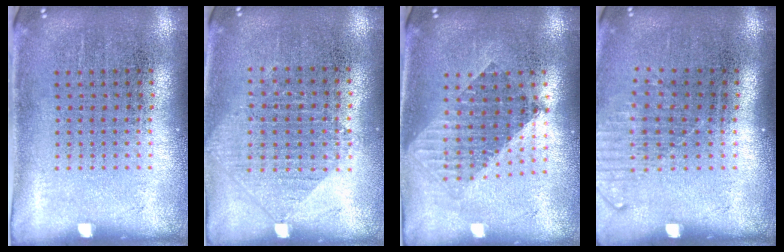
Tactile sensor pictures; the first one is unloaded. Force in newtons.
{"total": 0.9, "press": 0.9, "slide": 0.3}
{"total": 1.6, "press": 1.3, "slide": 0.8}
{"total": 1.3, "press": 1.1, "slide": 0.8}